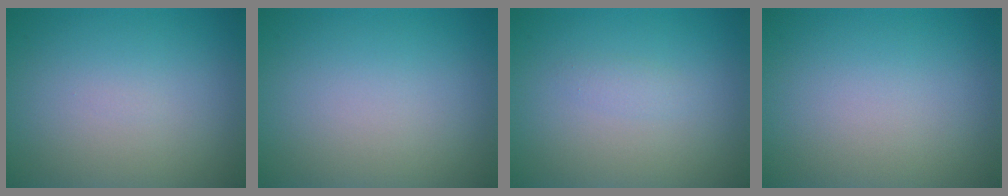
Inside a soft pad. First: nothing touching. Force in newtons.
{"total": 0.0}
{"total": 0.8, "press": 0.8, "slide": 0.1}
{"total": 0.0}